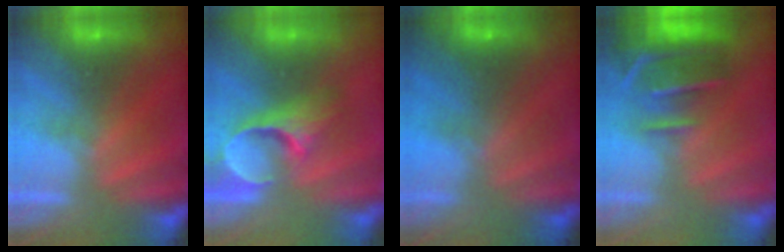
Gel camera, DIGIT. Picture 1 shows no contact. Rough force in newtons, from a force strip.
{"total": 4.7}
{"total": 2.9}
{"total": 7.5}